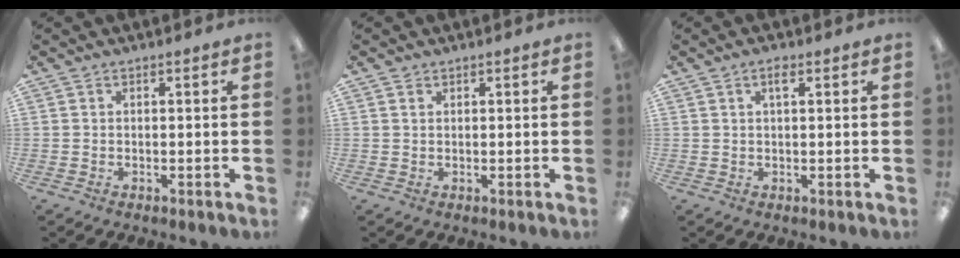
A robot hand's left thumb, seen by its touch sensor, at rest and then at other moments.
{"total": 0.9, "force": [0.5, 0.7, 0.4], "torque": [-0.009, 0.003, 0.009]}
{"total": 2.1, "force": [1.1, 0.7, 1.7], "torque": [-0.029, 0.002, 0.016]}